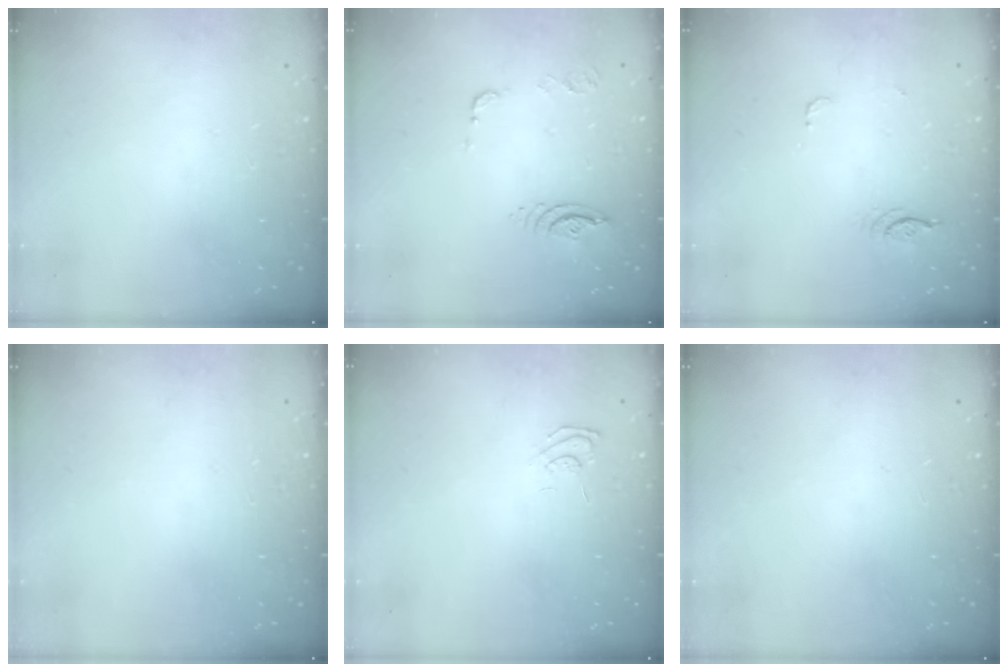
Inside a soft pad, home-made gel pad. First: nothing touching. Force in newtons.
{"total": 9.4, "press": 9.4, "slide": 1.1}
{"total": 3.8, "press": 3.5, "slide": 1.6}
{"total": 0.0}
{"total": 6.1, "press": 5.9, "slide": 1.4}
{"total": 0.0}